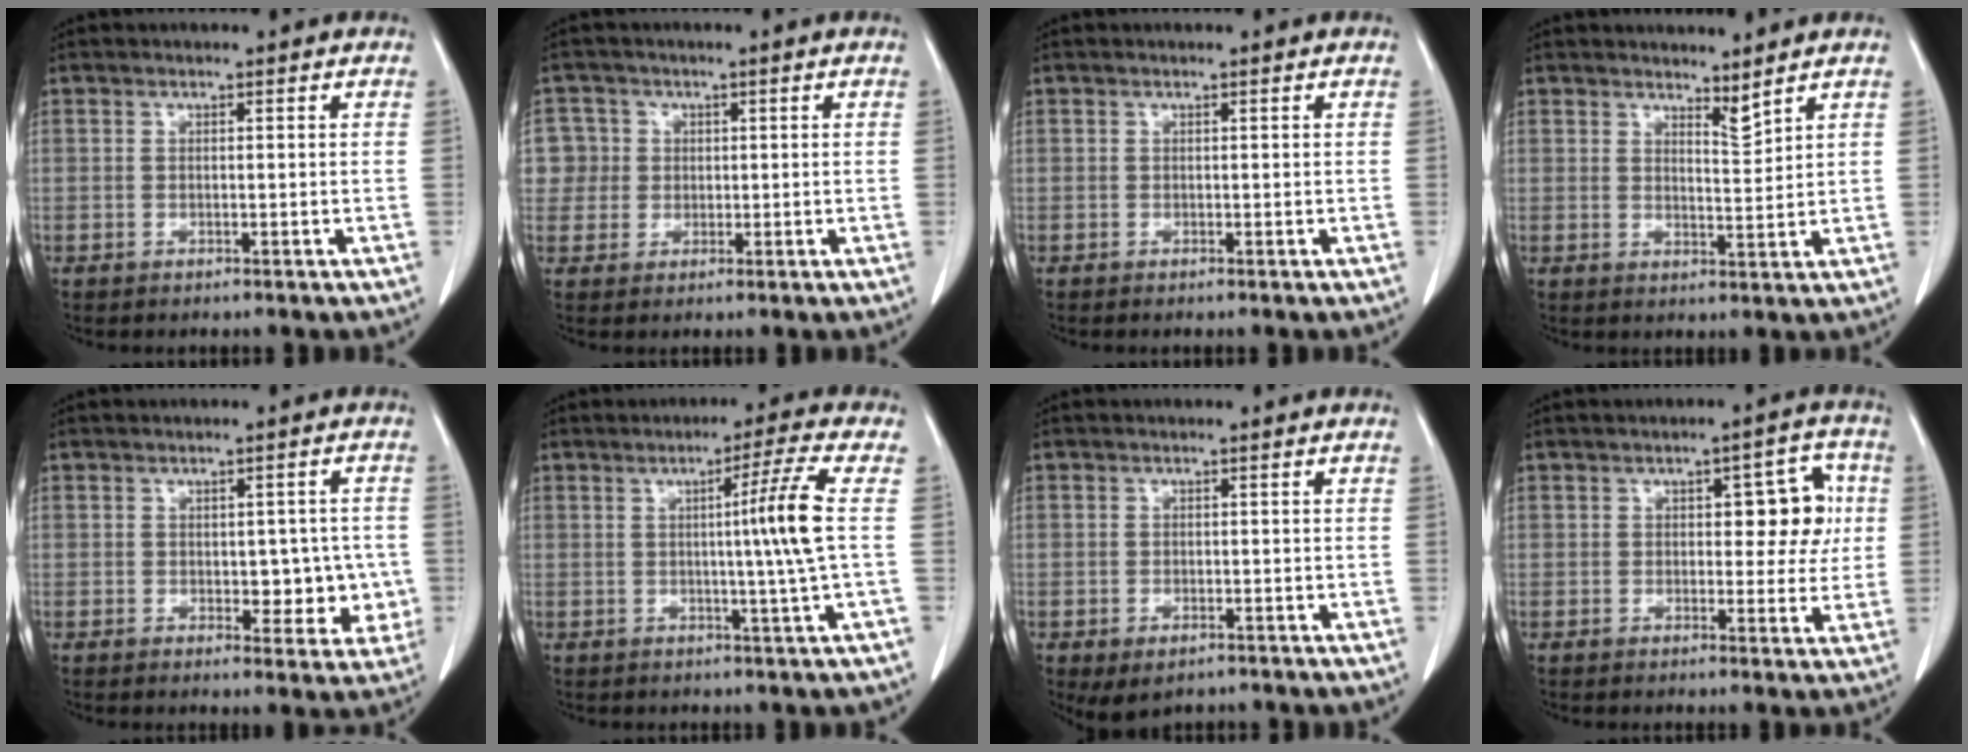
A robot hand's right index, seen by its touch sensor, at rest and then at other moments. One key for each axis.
{"total": 5.3, "fx": 0.9, "fy": 5.2, "fz": 0.1, "tx": 0.009, "ty": 0.016, "tz": 0.019}
{"total": 0.0}
{"total": 2.5, "fx": 2.3, "fy": 0.1, "fz": 0.9, "tx": -0.018, "ty": -0.012, "tz": 0.044}
{"total": 6.2, "fx": -0.7, "fy": 3.6, "fz": 5.0, "tx": -0.043, "ty": 0.009, "tz": -0.001}
{"total": 6.9, "fx": 0.4, "fy": -2.5, "fz": 6.4, "tx": -0.102, "ty": -0.004, "tz": 0.009}
{"total": 3.6, "fx": -2.1, "fy": 1.9, "fz": 2.2, "tx": -0.039, "ty": -0.007, "tz": -0.022}
{"total": 7.1, "fx": 1.2, "fy": 3.3, "fz": 6.2, "tx": -0.066, "ty": 0.024, "tz": 0.018}